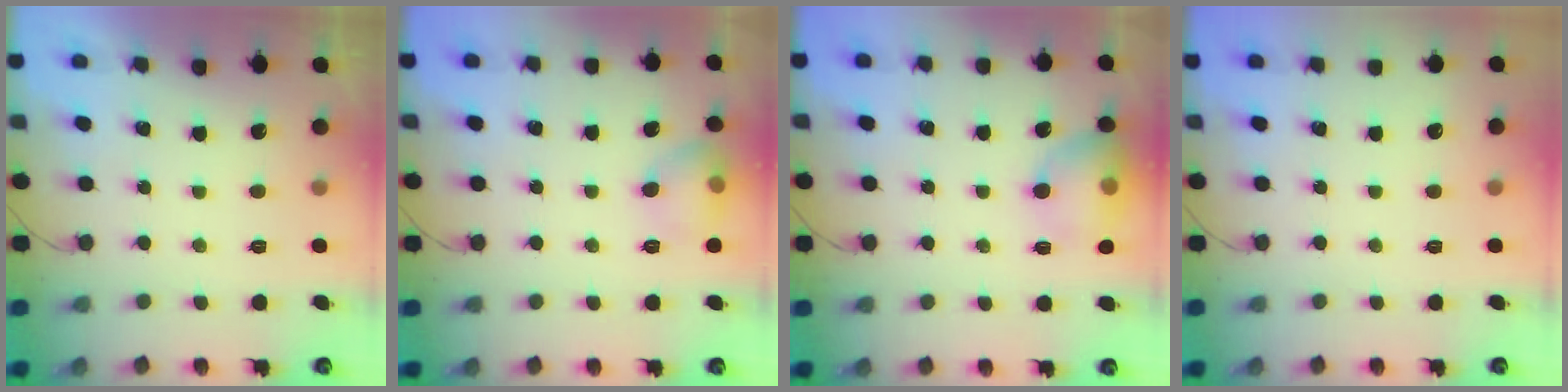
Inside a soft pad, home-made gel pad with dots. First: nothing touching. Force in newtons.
{"total": 11.2, "press": 9.0, "slide": 6.7}
{"total": 12.8, "press": 12.6, "slide": 1.9}
{"total": 0.0}